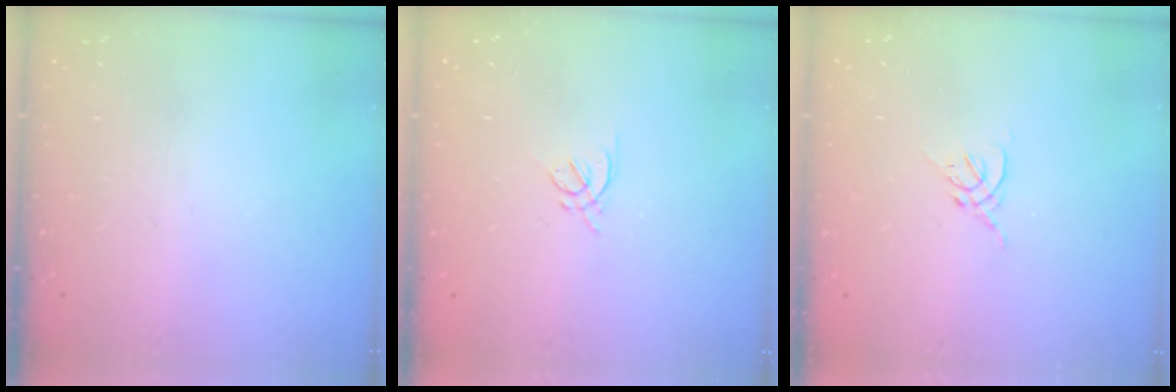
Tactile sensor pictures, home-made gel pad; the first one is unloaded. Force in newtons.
{"total": 2.8, "press": 2.8, "slide": 0.7}
{"total": 1.6, "press": 1.5, "slide": 0.6}